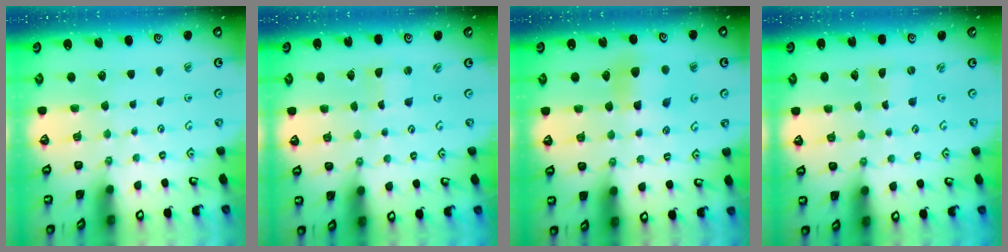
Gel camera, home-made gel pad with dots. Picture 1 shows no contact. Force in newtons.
{"total": 0.0}
{"total": 7.1, "press": 7.1, "slide": 0.3}
{"total": 0.0}